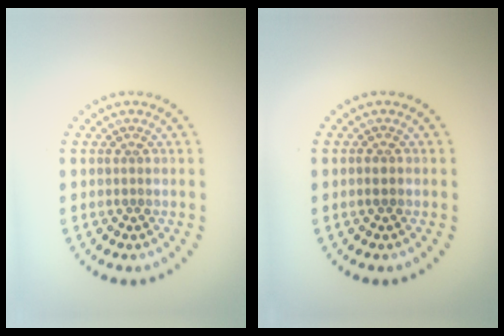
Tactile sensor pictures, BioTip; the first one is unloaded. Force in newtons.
{"total": 0.8, "press": 0.7, "slide": 0.4}